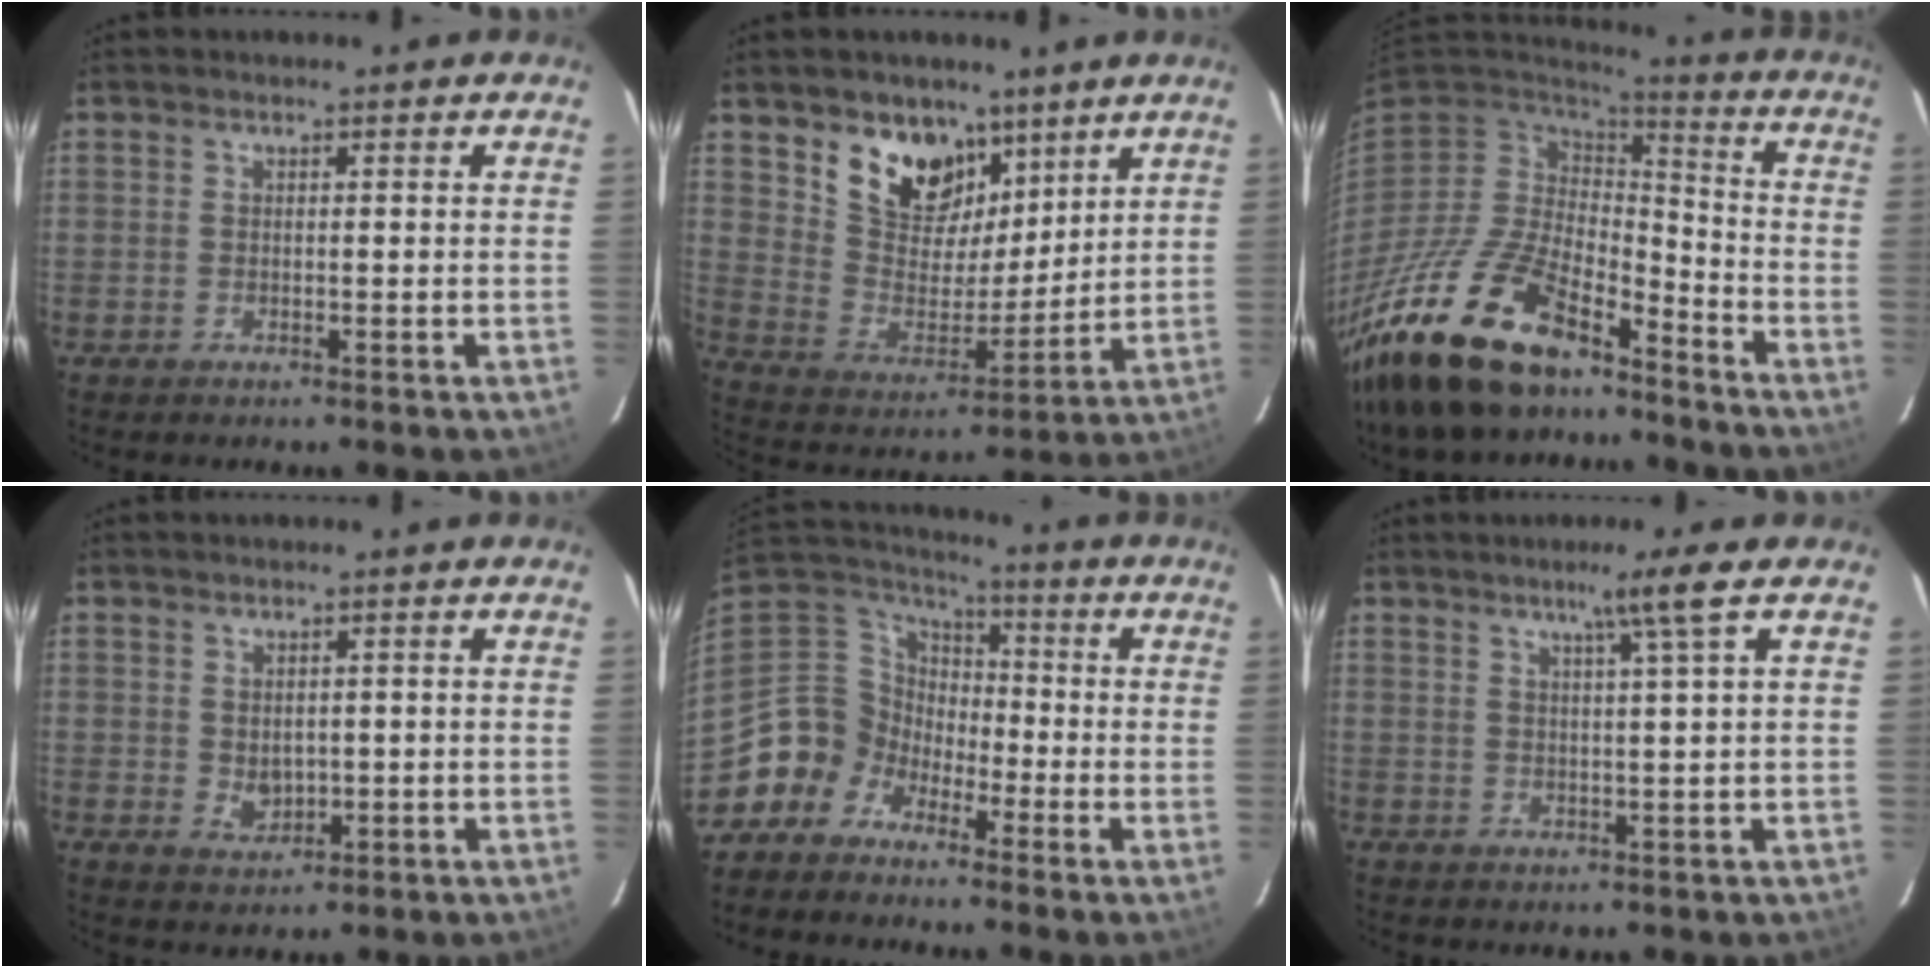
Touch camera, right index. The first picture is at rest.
{"total": 14.1, "force": [8.8, 9.0, 6.3], "torque": [-0.126, -0.004, 0.169]}
{"total": 23.8, "force": [-17.1, 8.8, 13.9], "torque": [-0.292, -0.039, -0.305]}
{"total": 3.1, "force": [0.1, 2.3, 2.0], "torque": [-0.031, -0.001, 0.008]}
{"total": 9.8, "force": [-5.9, 7.8, 1.4], "torque": [-0.050, 0.039, -0.134]}
{"total": 4.7, "force": [2.7, -1.6, 3.6], "torque": [-0.063, -0.014, 0.048]}